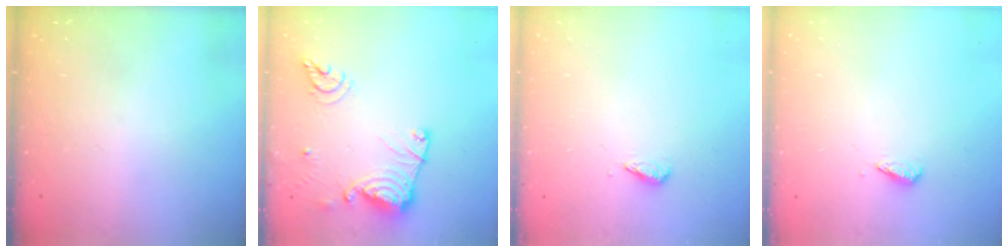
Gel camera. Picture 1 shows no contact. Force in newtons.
{"total": 15.2, "press": 15.1, "slide": 1.8}
{"total": 3.0, "press": 2.9, "slide": 0.6}
{"total": 2.7, "press": 2.7, "slide": 0.6}